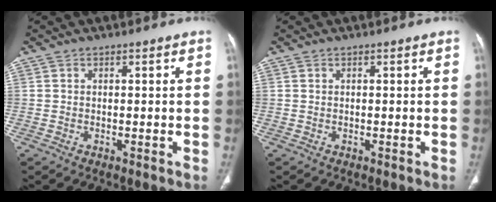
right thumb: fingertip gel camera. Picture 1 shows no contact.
{"total": 0.0}